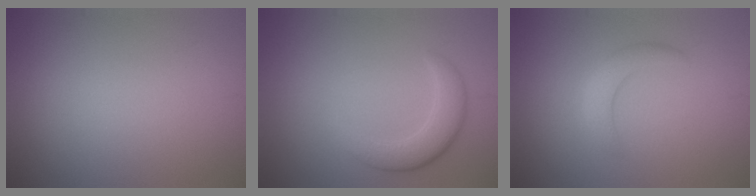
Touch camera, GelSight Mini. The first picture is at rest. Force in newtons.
{"total": 3.3, "press": 3.3, "slide": 0.2}
{"total": 2.3, "press": 2.3, "slide": 0.2}